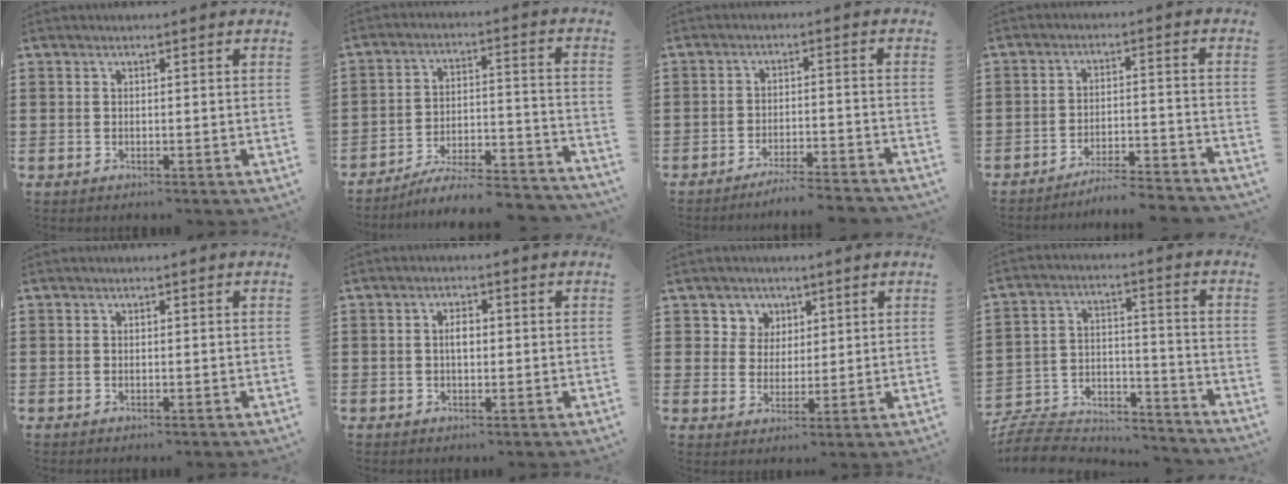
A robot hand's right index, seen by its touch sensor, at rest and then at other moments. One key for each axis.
{"total": 6.5, "fx": -5.8, "fy": 0.8, "fz": 2.8, "tx": -0.048, "ty": -0.004, "tz": -0.115}
{"total": 3.9, "fx": -3.7, "fy": -0.4, "fz": 1.0, "tx": -0.019, "ty": -0.005, "tz": -0.075}
{"total": 5.1, "fx": -4.9, "fy": -0.3, "fz": 1.3, "tx": -0.025, "ty": -0.006, "tz": -0.098}
{"total": 0.0}
{"total": 2.3, "fx": 0.1, "fy": 1.1, "fz": 2.0, "tx": -0.039, "ty": 0.005, "tz": 0.000}
{"total": 4.2, "fx": 2.1, "fy": 3.7, "fz": 0.1, "tx": -0.016, "ty": 0.009, "tz": 0.036}
{"total": 8.6, "fx": -8.1, "fy": 2.1, "fz": 1.9, "tx": -0.044, "ty": 0.014, "tz": -0.163}